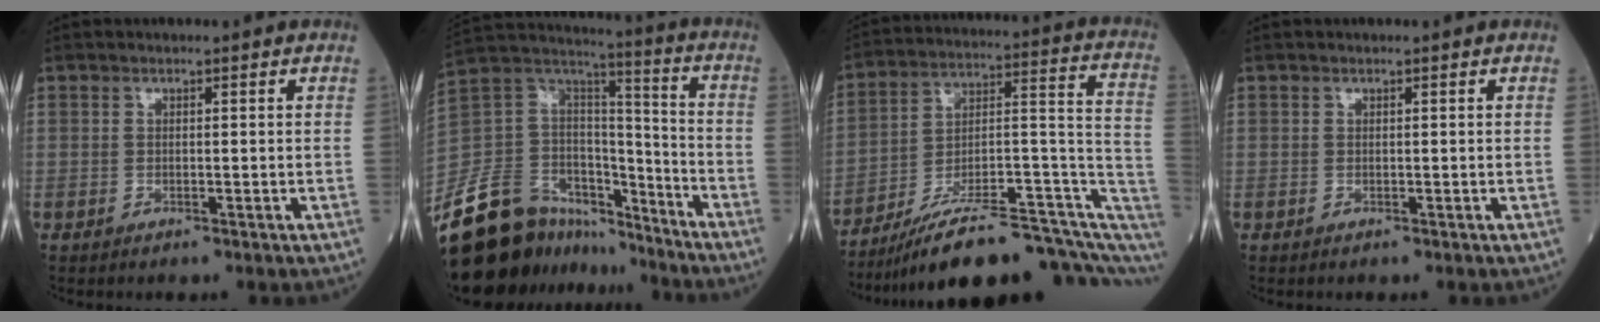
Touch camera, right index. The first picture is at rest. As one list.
[{"total": 23.9, "force": [-19.8, 10.0, 9.1], "torque": [-0.229, 0.024, -0.341]}, {"total": 23.5, "force": [-16.5, 4.3, 16.3], "torque": [-0.175, 0.043, -0.248]}, {"total": 0.0}]